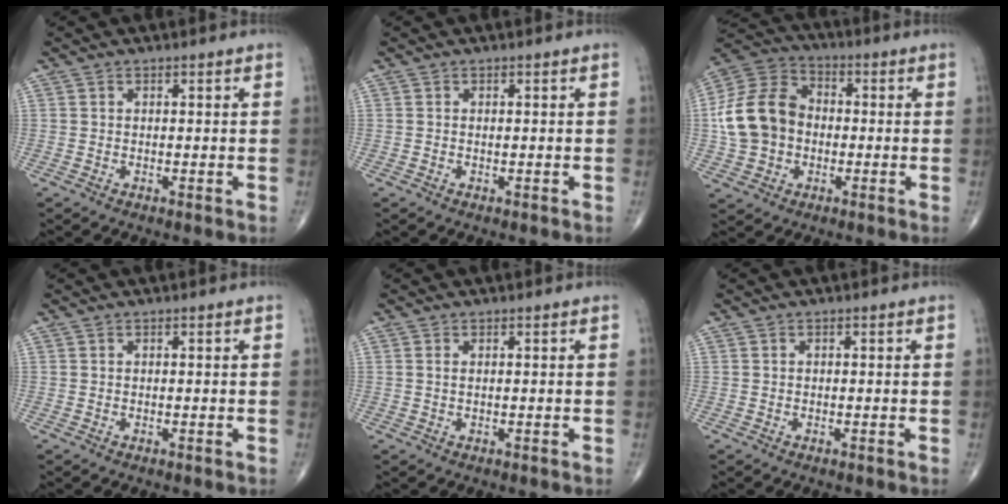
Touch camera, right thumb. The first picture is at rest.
{"total": 0.0}
{"total": 14.5, "force": [-0.9, 11.4, 8.9], "torque": [-0.158, 0.033, -0.023]}
{"total": 0.0}
{"total": 0.6, "force": [0.1, 0.3, 0.5], "torque": [-0.015, 0.003, 0.004]}
{"total": 0.0}